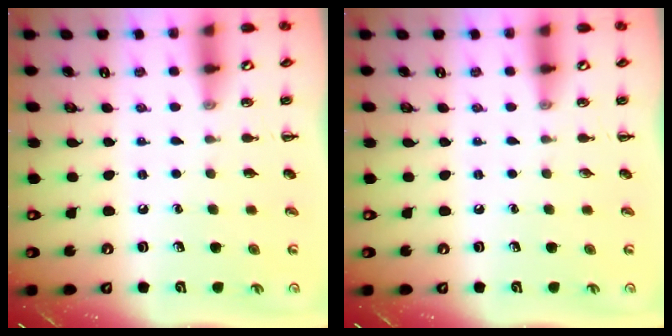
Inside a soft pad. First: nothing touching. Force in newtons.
{"total": 0.0}